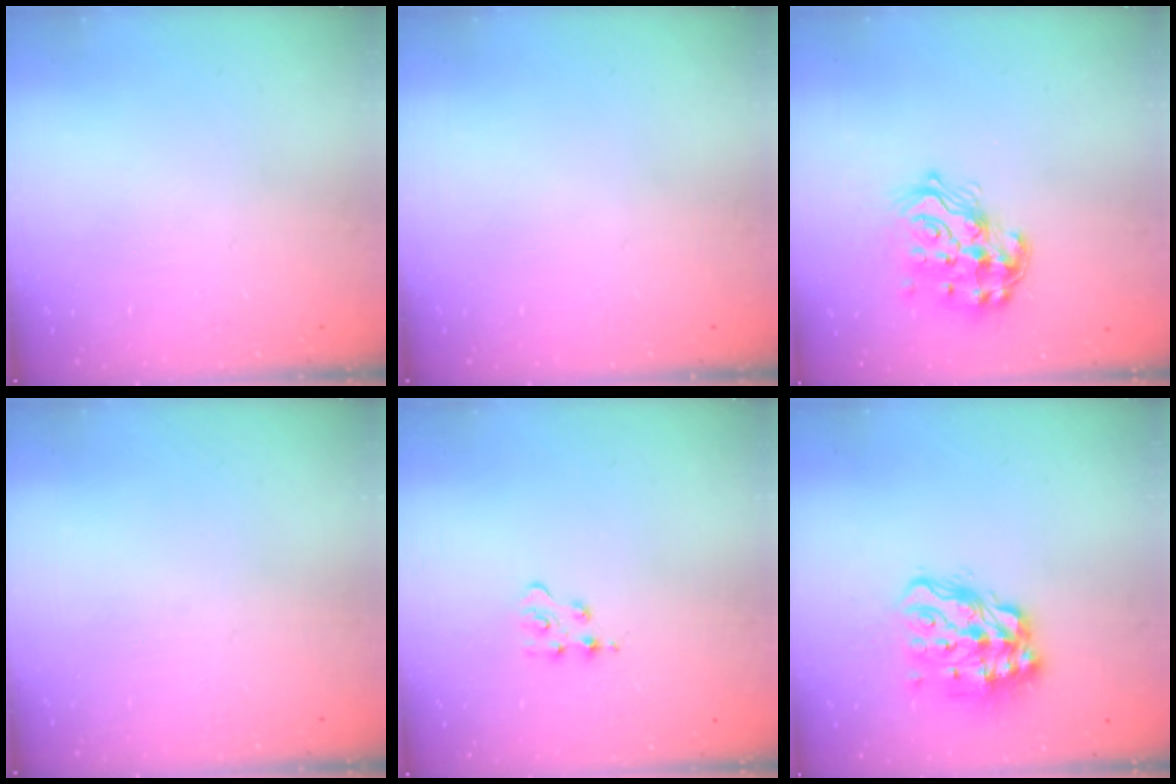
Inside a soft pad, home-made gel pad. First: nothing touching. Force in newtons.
{"total": 0.0}
{"total": 16.9, "press": 16.9, "slide": 1.1}
{"total": 0.0}
{"total": 3.2, "press": 3.1, "slide": 0.4}
{"total": 14.4, "press": 14.4, "slide": 1.2}